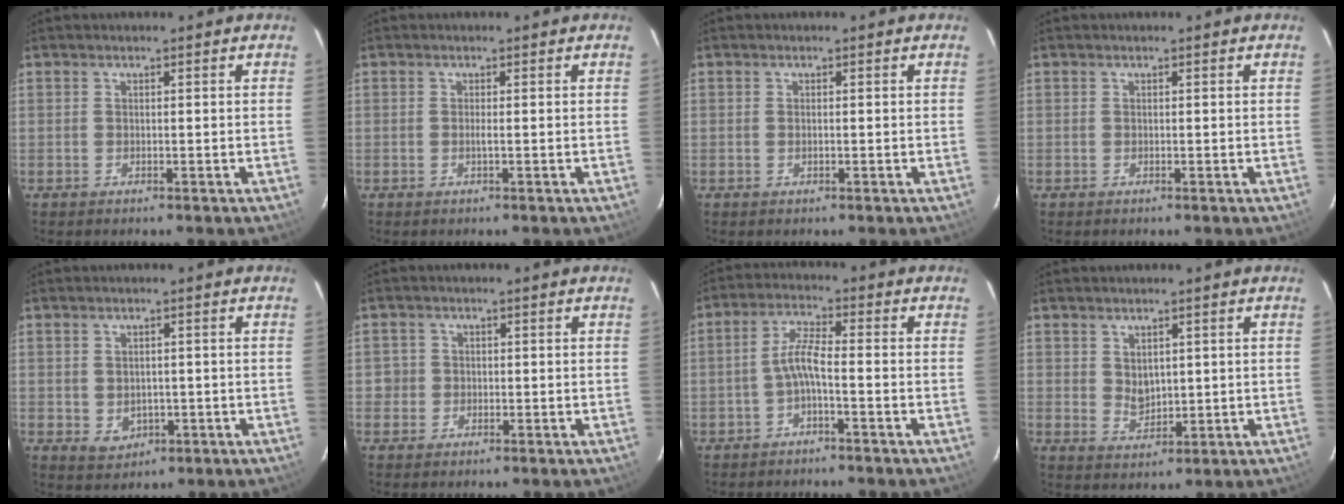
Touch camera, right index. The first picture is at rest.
{"total": 0.8, "force": [-0.1, -0.1, 0.8], "torque": [-0.014, 0.002, -0.002]}
{"total": 0.6, "force": [0.0, 0.2, 0.6], "torque": [-0.010, 0.003, -0.001]}
{"total": 0.0}
{"total": 5.0, "force": [-0.5, 4.3, 2.6], "torque": [-0.052, 0.001, 0.012]}
{"total": 2.9, "force": [-0.7, 2.7, 0.6], "torque": [-0.009, 0.007, -0.012]}
{"total": 4.5, "force": [-2.0, 0.6, 4.0], "torque": [-0.086, 0.014, -0.037]}
{"total": 3.8, "force": [1.4, 2.8, 2.1], "torque": [-0.029, 0.001, 0.034]}